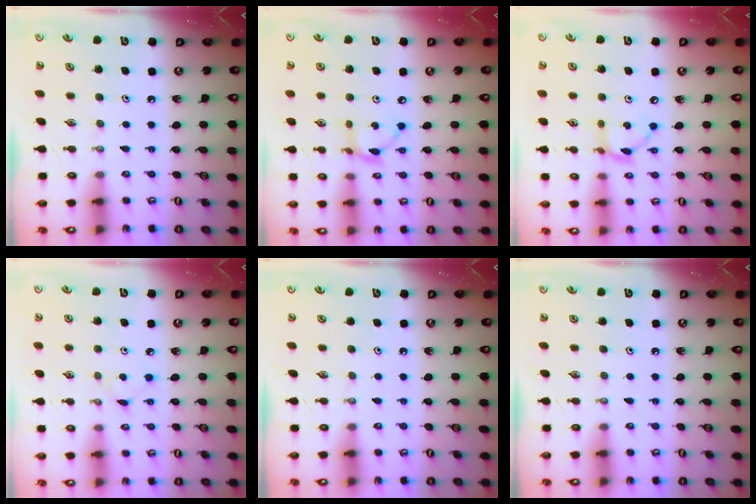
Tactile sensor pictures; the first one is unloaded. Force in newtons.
{"total": 5.7, "press": 5.7, "slide": 0.1}
{"total": 8.1, "press": 8.0, "slide": 0.2}
{"total": 2.8, "press": 2.8, "slide": 0.4}
{"total": 0.0}
{"total": 0.0}